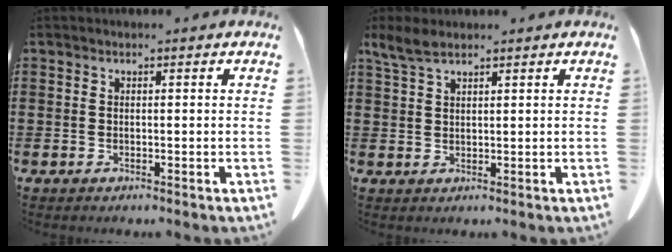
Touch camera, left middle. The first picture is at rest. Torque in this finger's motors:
{"motor_torque": [0.14, -0.09, 0.04, 0.04]}